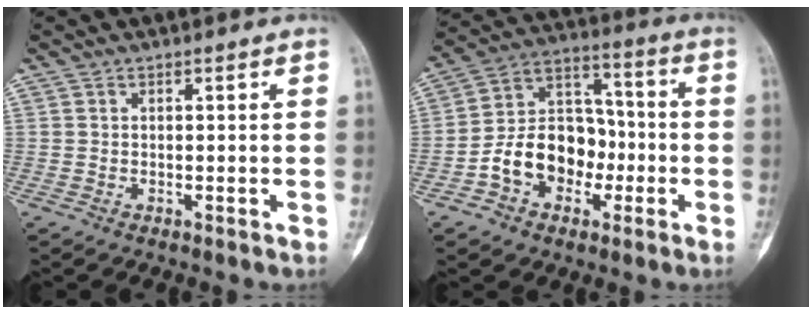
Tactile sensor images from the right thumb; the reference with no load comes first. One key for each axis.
{"total": 14.2, "fx": -4.0, "fy": 10.7, "fz": 8.4, "tx": -0.101, "ty": 0.054, "tz": -0.071}